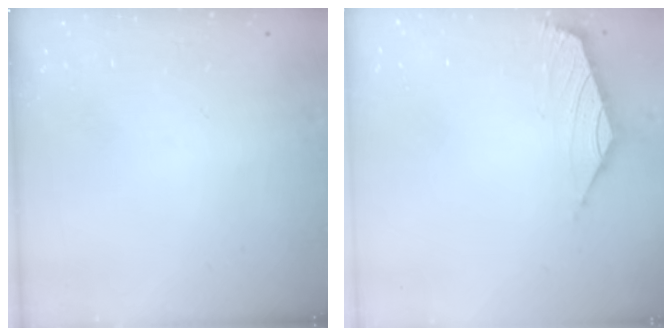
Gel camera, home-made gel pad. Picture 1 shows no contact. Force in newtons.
{"total": 1.6, "press": 1.5, "slide": 0.7}